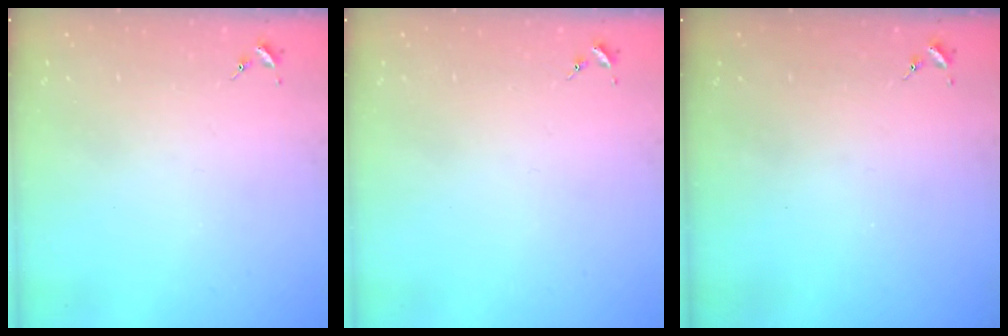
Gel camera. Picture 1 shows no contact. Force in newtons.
{"total": 0.0}
{"total": 0.0}